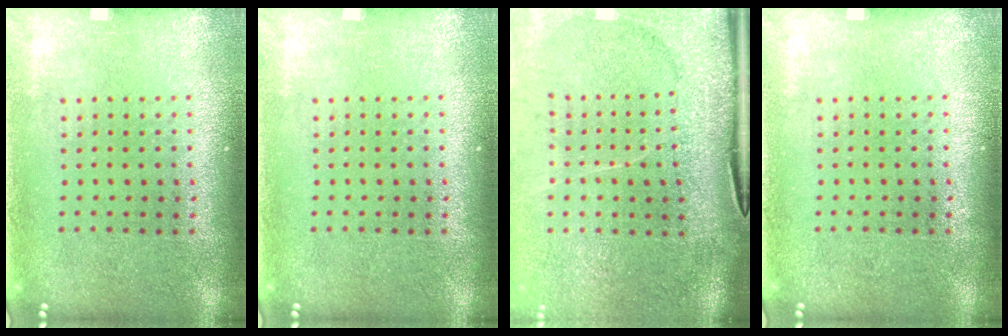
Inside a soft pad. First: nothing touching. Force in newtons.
{"total": 0.0}
{"total": 4.4, "press": 3.5, "slide": 2.6}
{"total": 0.0}